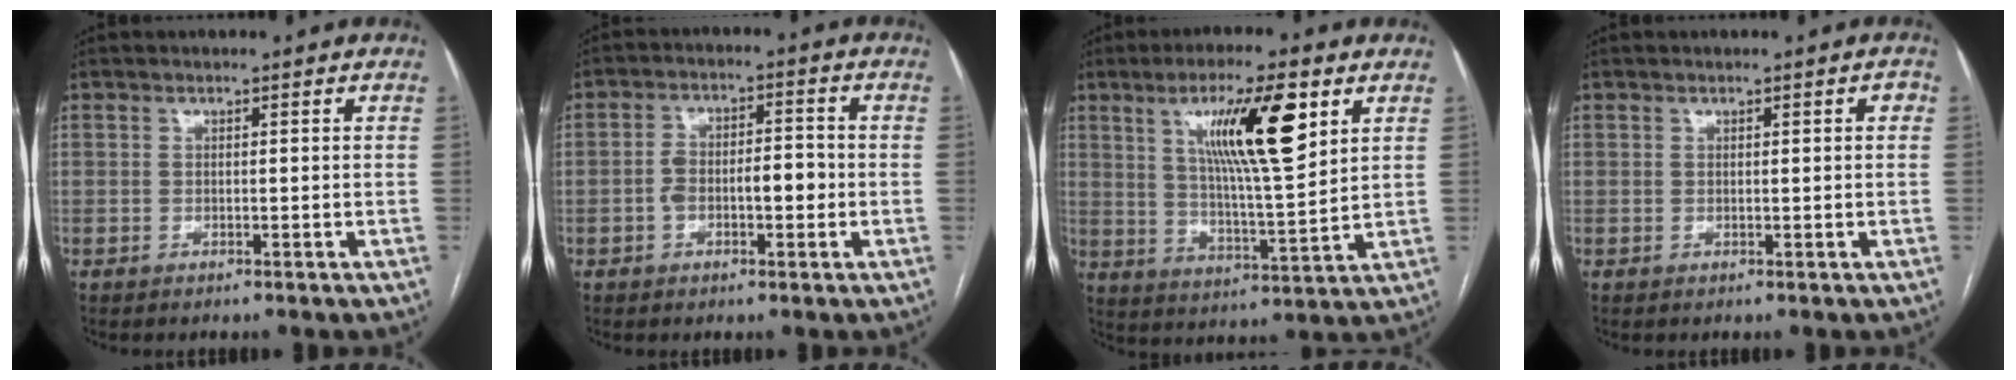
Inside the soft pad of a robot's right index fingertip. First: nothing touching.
{"total": 6.2, "force": [-1.3, 2.7, 5.4], "torque": [-0.099, 0.024, -0.021]}
{"total": 13.7, "force": [6.0, 1.5, 12.2], "torque": [-0.213, 0.002, 0.103]}
{"total": 1.2, "force": [0.3, 0.3, 1.1], "torque": [-0.011, 0.008, 0.004]}